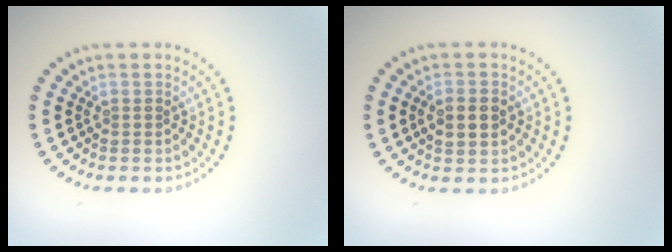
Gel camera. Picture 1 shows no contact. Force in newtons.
{"total": 2.6, "press": 2.6, "slide": 0.2}